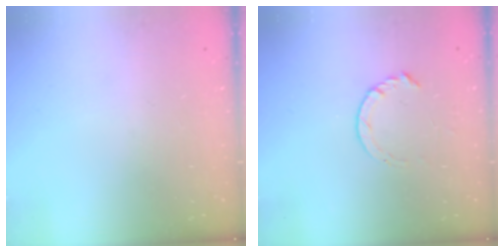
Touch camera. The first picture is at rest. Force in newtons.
{"total": 4.7, "press": 4.7, "slide": 0.6}